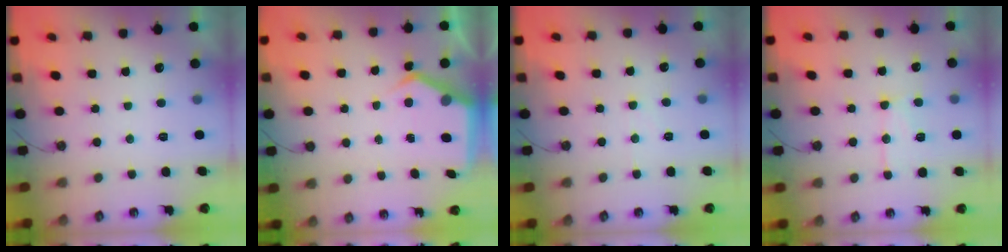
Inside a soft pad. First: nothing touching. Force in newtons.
{"total": 6.2, "press": 6.2, "slide": 0.2}
{"total": 2.7, "press": 2.6, "slide": 0.6}
{"total": 12.4, "press": 12.3, "slide": 1.1}